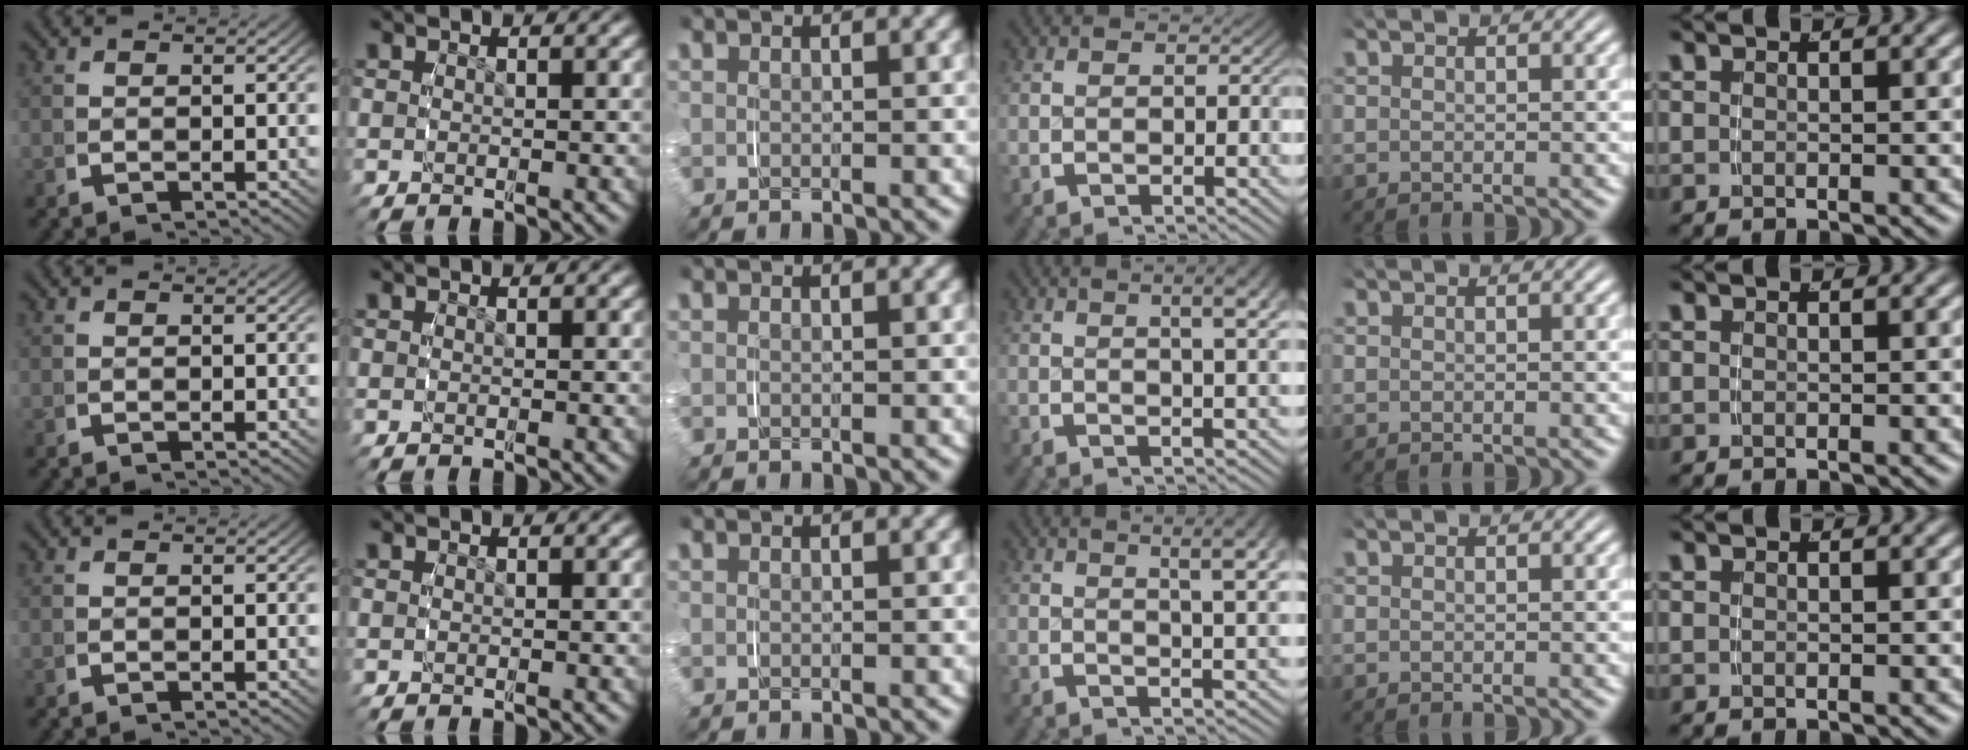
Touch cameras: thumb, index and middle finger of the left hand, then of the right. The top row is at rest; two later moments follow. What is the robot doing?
{"motion": "grasp_and_lifting", "object": "measuring cup"}